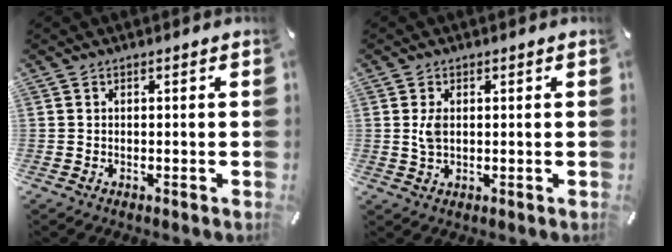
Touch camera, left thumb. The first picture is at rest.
{"total": 3.3, "force": [0.6, 2.1, 2.6], "torque": [-0.054, -0.001, 0.006]}